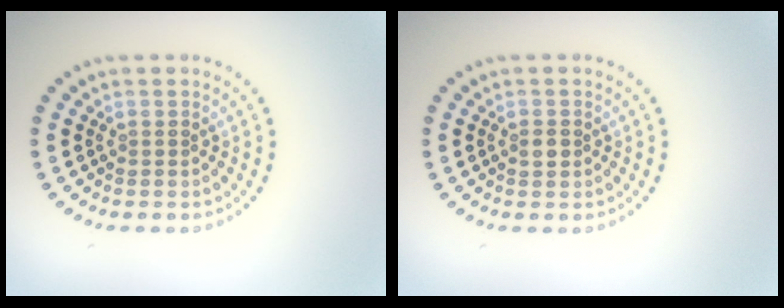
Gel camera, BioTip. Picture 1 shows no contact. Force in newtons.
{"total": 1.3, "press": 1.3, "slide": 0.3}